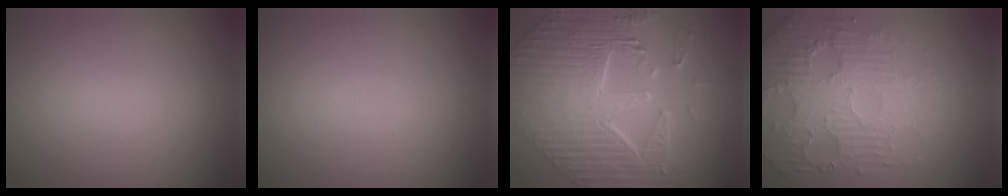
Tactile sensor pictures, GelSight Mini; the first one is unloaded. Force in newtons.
{"total": 0.0}
{"total": 10.6, "press": 7.3, "slide": 7.6}
{"total": 5.5, "press": 3.8, "slide": 4.0}